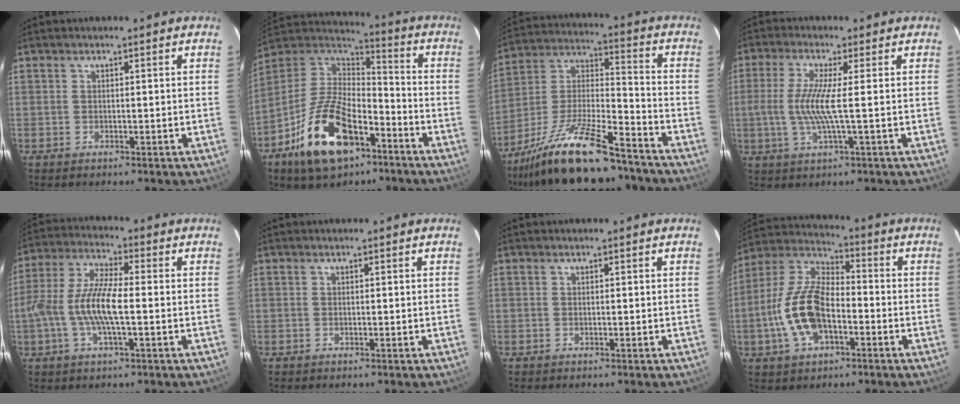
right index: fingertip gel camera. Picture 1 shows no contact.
{"total": 20.7, "force": [-10.8, 10.4, 14.3], "torque": [-0.302, -0.009, -0.186]}
{"total": 21.4, "force": [-16.3, 4.8, 13.0], "torque": [-0.254, -0.012, -0.272]}
{"total": 7.1, "force": [-0.4, -0.4, 7.1], "torque": [-0.155, -0.005, -0.008]}
{"total": 11.0, "force": [-1.9, 2.6, 10.5], "torque": [-0.222, 0.003, -0.040]}
{"total": 0.0}
{"total": 0.0}
{"total": 14.4, "force": [-4.2, 7.3, 11.6], "torque": [-0.251, 0.006, -0.081]}